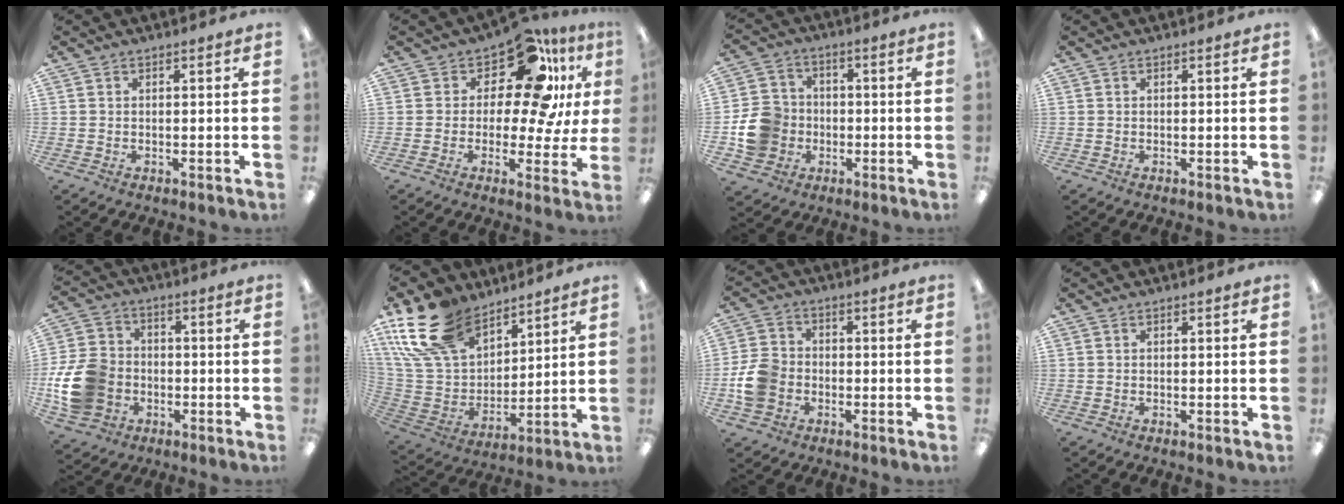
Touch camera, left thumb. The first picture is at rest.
{"total": 15.8, "force": [9.1, 6.8, 10.9], "torque": [-0.164, -0.072, 0.152]}
{"total": 10.6, "force": [-2.5, 9.7, 3.5], "torque": [-0.077, 0.031, -0.038]}
{"total": 0.0}
{"total": 14.3, "force": [-3.3, 11.8, 7.5], "torque": [-0.164, 0.027, -0.056]}
{"total": 20.0, "force": [13.7, 11.5, 8.8], "torque": [-0.213, -0.070, 0.259]}
{"total": 8.6, "force": [-2.0, 7.1, 4.4], "torque": [-0.093, 0.019, -0.036]}
{"total": 0.0}